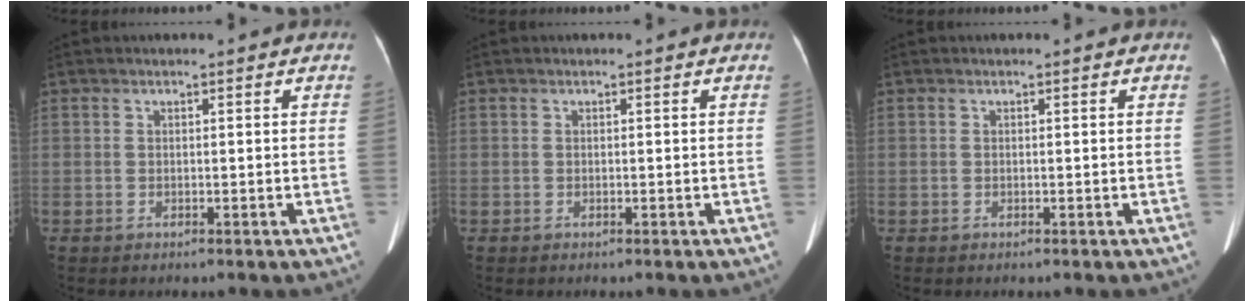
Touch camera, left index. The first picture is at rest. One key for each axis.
{"total": 0.0}
{"total": 0.0}